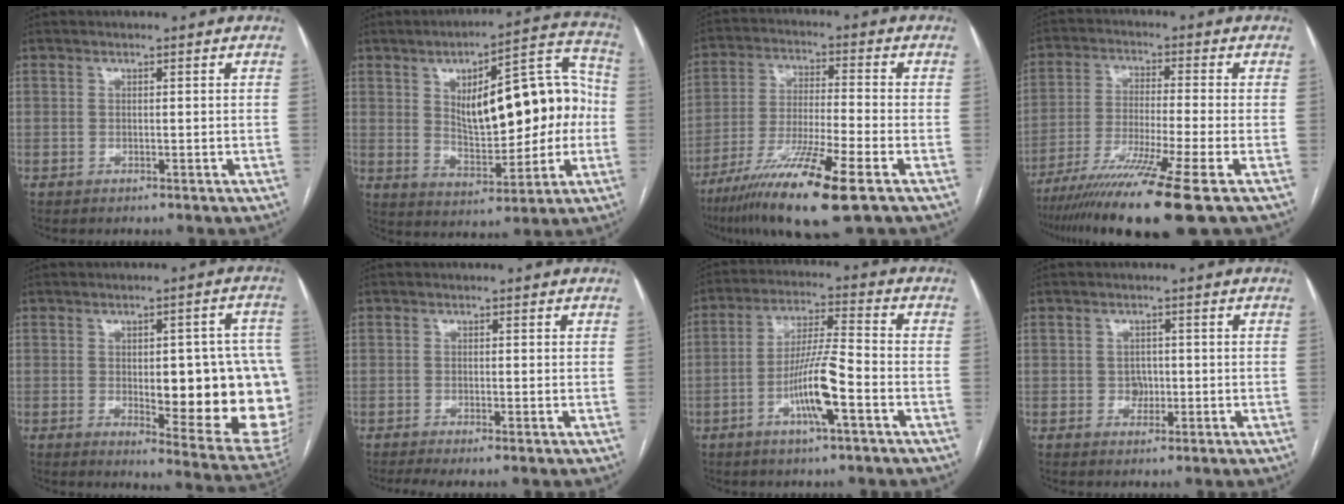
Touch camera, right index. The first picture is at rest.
{"total": 18.6, "force": [1.4, 7.1, 17.2], "torque": [-0.249, 0.038, 0.033]}
{"total": 15.1, "force": [-8.8, 0.4, 12.4], "torque": [-0.240, -0.041, -0.155]}
{"total": 14.0, "force": [-9.6, -2.0, 10.1], "torque": [-0.191, -0.044, -0.165]}
{"total": 20.8, "force": [-1.9, 6.1, 19.8], "torque": [-0.164, 0.014, 0.004]}
{"total": 2.6, "force": [-1.7, 0.1, 2.0], "torque": [-0.035, -0.005, -0.031]}
{"total": 9.8, "force": [-3.8, 0.6, 9.0], "torque": [-0.175, 0.002, -0.070]}
{"total": 2.1, "force": [-0.3, 1.8, 1.1], "torque": [-0.011, 0.005, -0.003]}